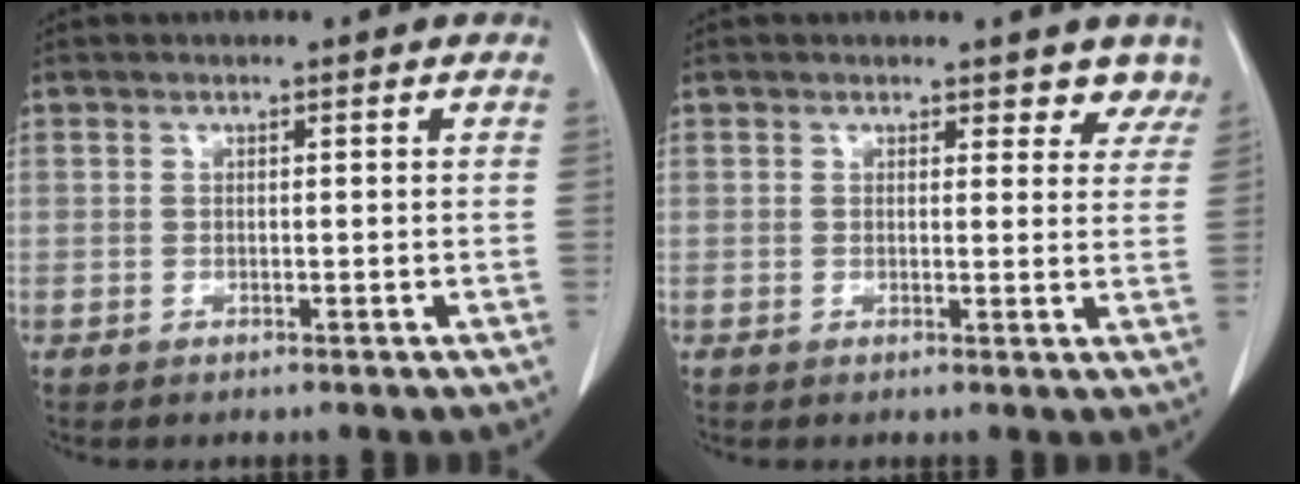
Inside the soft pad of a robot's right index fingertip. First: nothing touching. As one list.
[{"total": 4.0, "force": [3.4, 1.9, 0.6], "torque": [0.022, -0.008, 0.022]}]